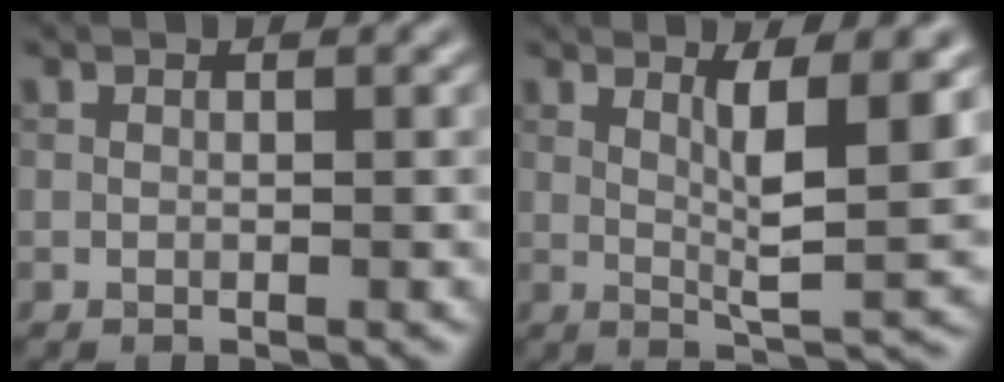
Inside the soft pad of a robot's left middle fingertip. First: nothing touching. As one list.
[{"total": 5.5, "force": [1.5, 0.9, 5.1], "torque": [-0.089, -0.008, 0.029]}]